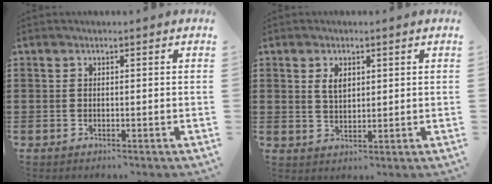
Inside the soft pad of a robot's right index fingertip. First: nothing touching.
{"total": 2.9, "force": [1.2, 1.6, 2.1], "torque": [-0.037, 0.002, 0.021]}